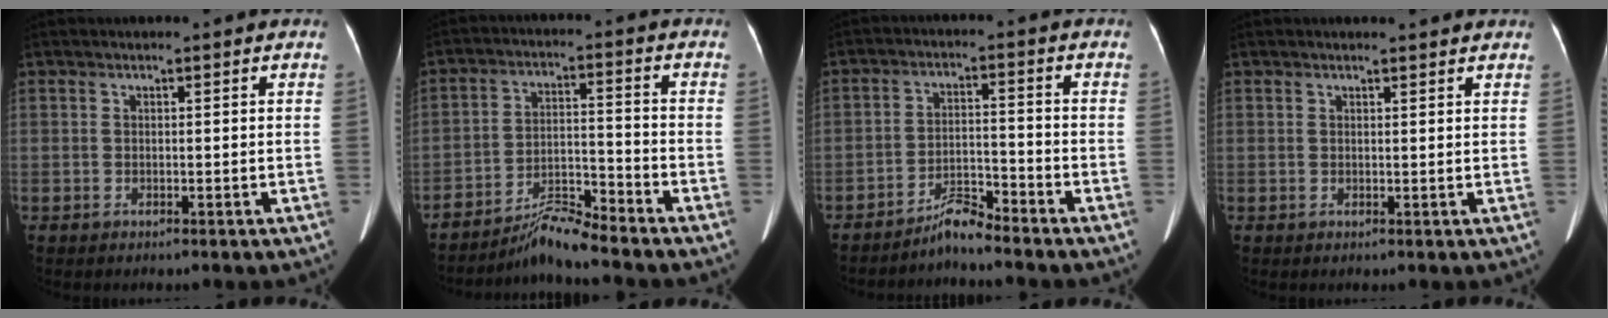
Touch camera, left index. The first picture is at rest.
{"total": 6.6, "force": [-6.3, -0.9, 1.6], "torque": [-0.032, -0.004, -0.112]}
{"total": 4.4, "force": [-4.2, -0.3, 0.9], "torque": [-0.015, -0.011, -0.079]}
{"total": 1.9, "force": [1.8, 0.2, 0.4], "torque": [-0.010, 0.002, 0.020]}